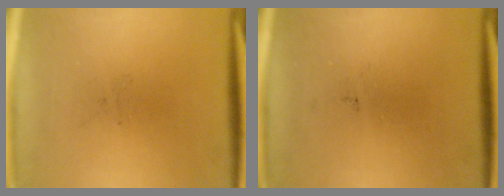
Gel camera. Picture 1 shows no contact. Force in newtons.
{"total": 0.0}